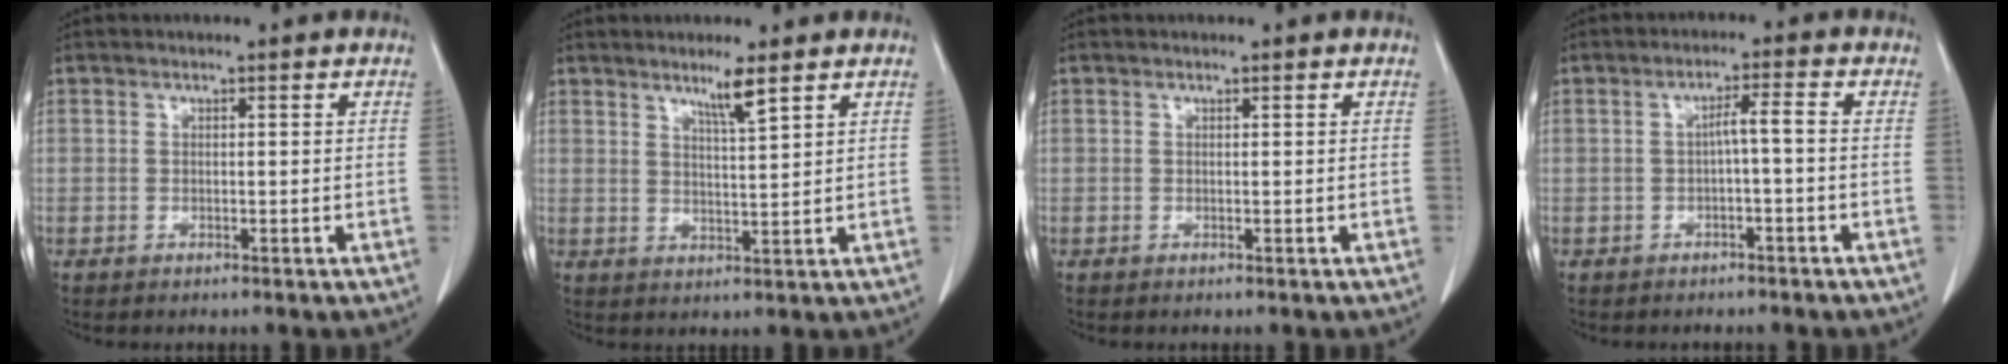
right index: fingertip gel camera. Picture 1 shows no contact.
{"total": 3.9, "force": [2.7, -0.5, 2.7], "torque": [-0.052, -0.008, 0.051]}
{"total": 0.0}
{"total": 2.8, "force": [-0.6, 0.0, 2.8], "torque": [-0.046, 0.009, -0.008]}